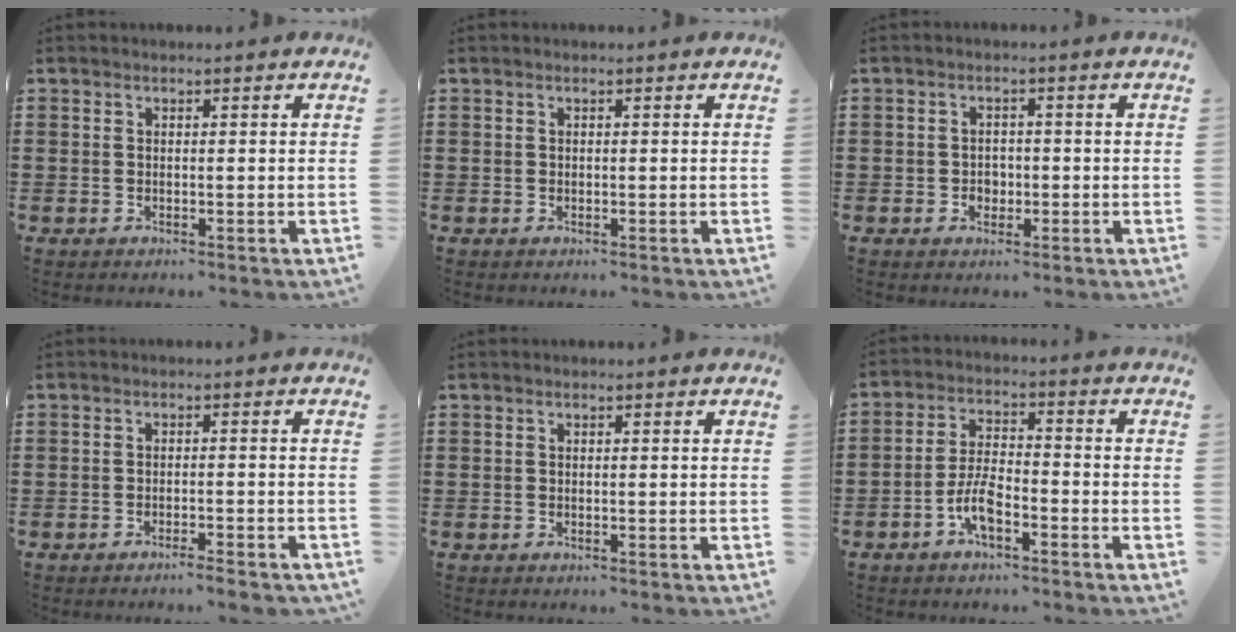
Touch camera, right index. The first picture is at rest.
{"total": 0.0}
{"total": 2.0, "force": [-0.5, 1.8, 0.8], "torque": [-0.018, 0.007, -0.012]}
{"total": 2.0, "force": [-1.8, -0.2, 1.0], "torque": [-0.016, 0.000, -0.034]}
{"total": 0.0}
{"total": 5.8, "force": [-3.1, 2.3, 4.4], "torque": [-0.105, 0.002, -0.065]}